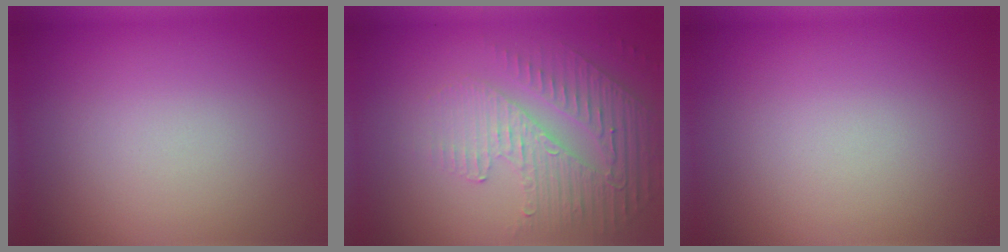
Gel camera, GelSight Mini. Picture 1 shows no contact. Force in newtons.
{"total": 5.1, "press": 3.3, "slide": 3.9}
{"total": 0.0}